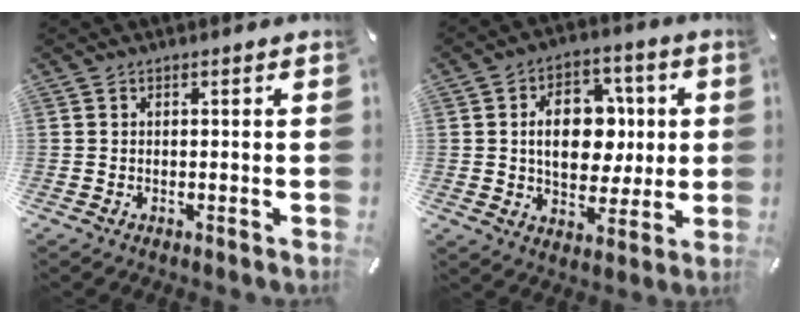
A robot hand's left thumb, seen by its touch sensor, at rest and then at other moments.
{"total": 14.0, "force": [1.4, 10.2, 9.4], "torque": [-0.146, 0.005, 0.023]}